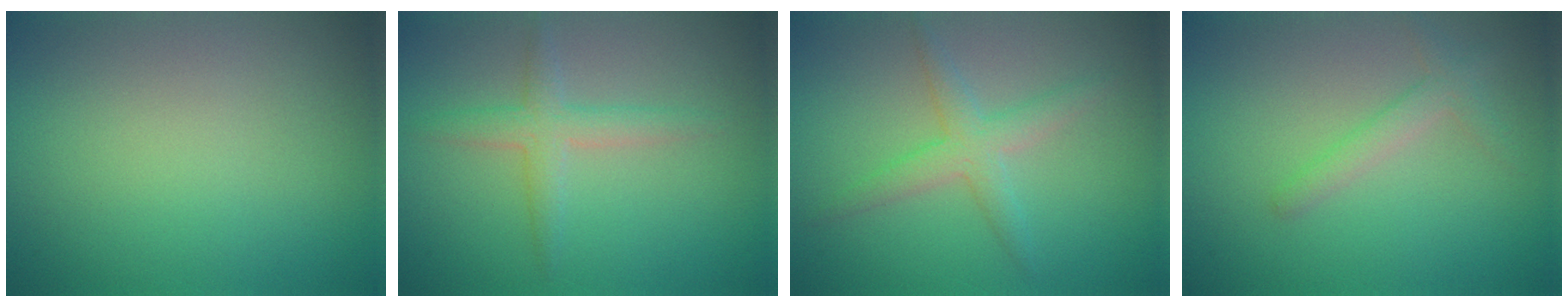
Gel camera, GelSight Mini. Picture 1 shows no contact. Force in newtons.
{"total": 2.5, "press": 2.5, "slide": 0.1}
{"total": 2.7, "press": 2.7, "slide": 0.1}
{"total": 1.8, "press": 1.8, "slide": 0.1}